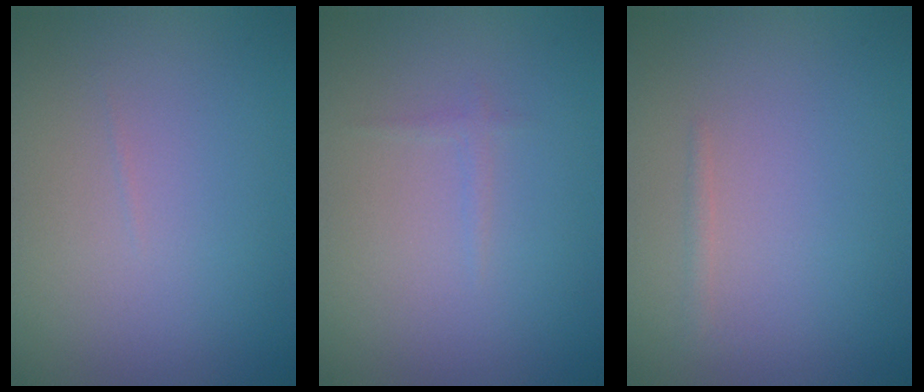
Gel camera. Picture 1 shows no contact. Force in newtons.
{"total": 0.6, "press": 0.6, "slide": 0.0}
{"total": 0.6, "press": 0.6, "slide": 0.0}